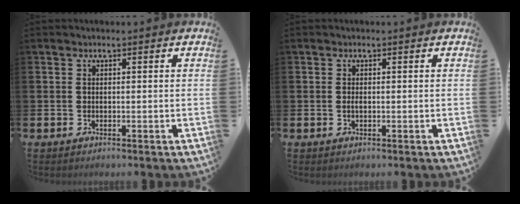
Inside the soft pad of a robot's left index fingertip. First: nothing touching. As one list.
[{"total": 0.6, "force": [-0.1, 0.3, 0.6], "torque": [-0.011, 0.001, -0.002]}]